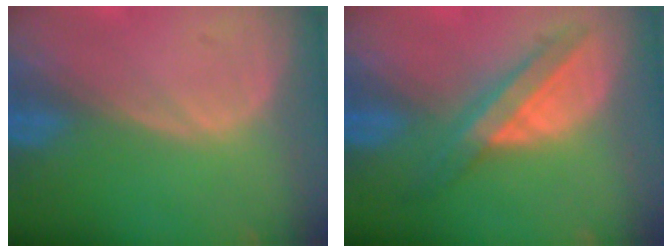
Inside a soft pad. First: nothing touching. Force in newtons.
{"total": 5.8, "press": 5.7, "slide": 0.9}